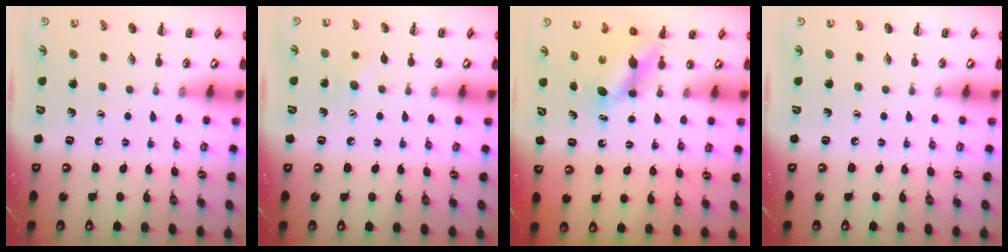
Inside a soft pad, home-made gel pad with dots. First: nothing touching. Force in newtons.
{"total": 5.1, "press": 5.0, "slide": 1.2}
{"total": 4.9, "press": 4.9, "slide": 0.4}
{"total": 0.0}